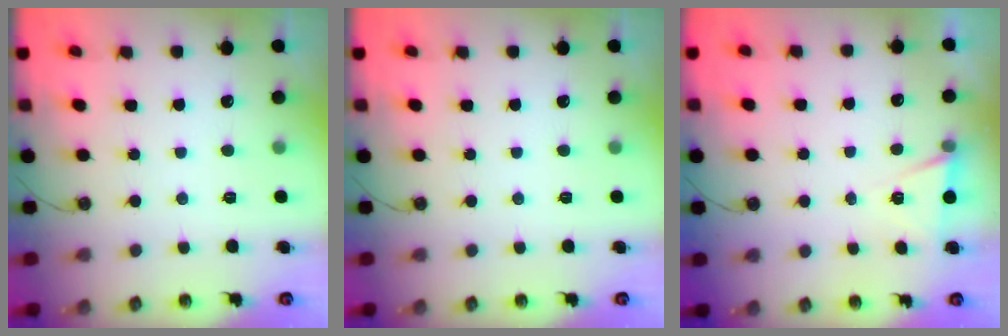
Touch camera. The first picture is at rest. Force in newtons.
{"total": 0.0}
{"total": 5.5, "press": 3.2, "slide": 4.5}